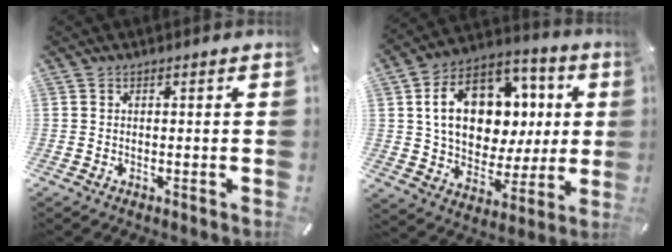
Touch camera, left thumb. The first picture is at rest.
{"total": 18.0, "force": [3.8, 13.9, 10.8], "torque": [-0.171, -0.007, 0.077]}